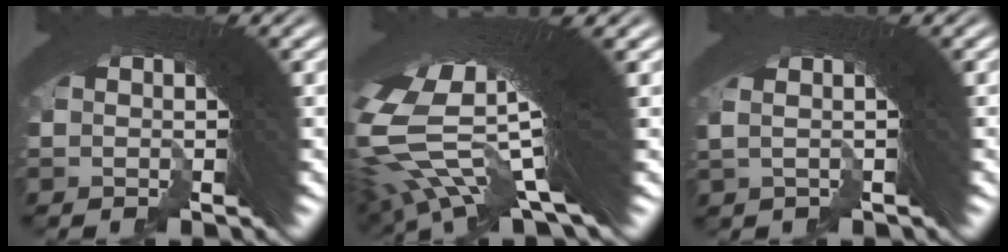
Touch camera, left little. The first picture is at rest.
{"total": 16.5, "force": [4.9, 7.9, 13.6], "torque": [-0.253, 0.000, 0.084]}
{"total": 2.5, "force": [0.8, 0.6, 2.3], "torque": [-0.021, 0.021, 0.005]}